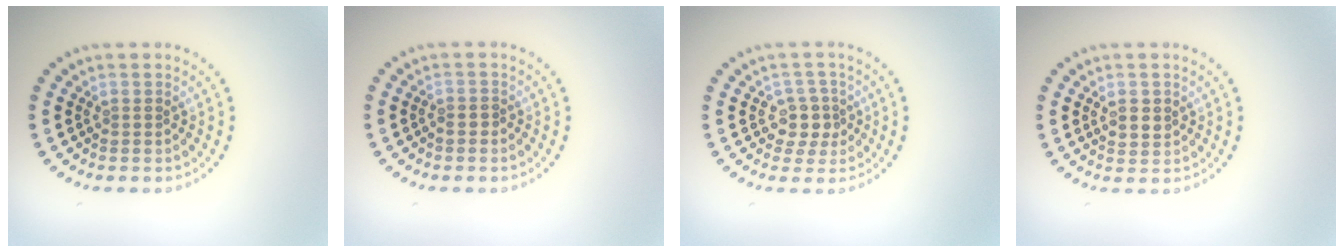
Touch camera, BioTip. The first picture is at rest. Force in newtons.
{"total": 0.5, "press": 0.4, "slide": 0.4}
{"total": 2.5, "press": 2.2, "slide": 1.2}
{"total": 1.6, "press": 1.5, "slide": 0.6}